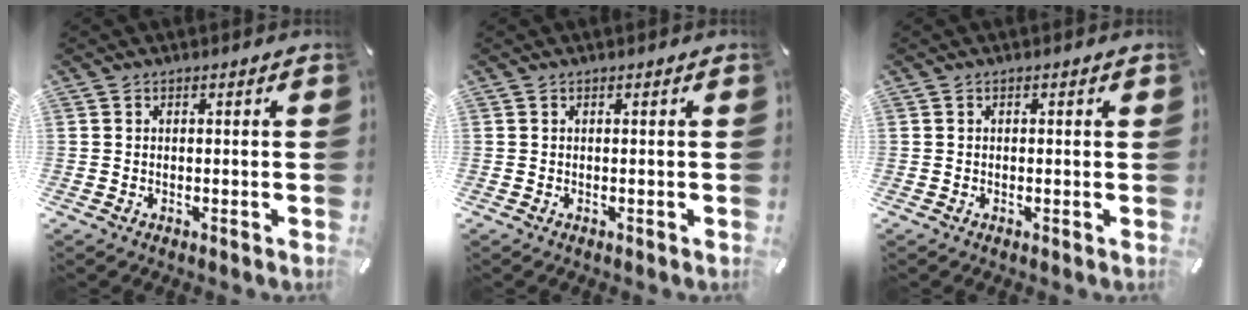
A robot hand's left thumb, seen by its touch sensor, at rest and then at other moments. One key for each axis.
{"total": 0.0}
{"total": 0.5, "fx": -0.1, "fy": 0.4, "fz": 0.4, "tx": -0.007, "ty": 0.001, "tz": -0.002}